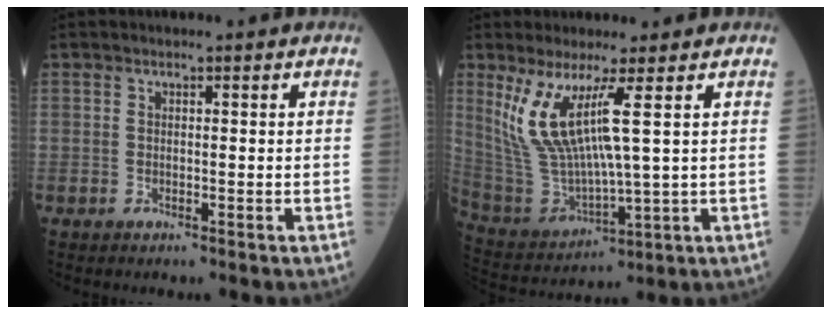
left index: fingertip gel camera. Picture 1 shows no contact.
{"total": 10.8, "force": [4.5, 0.7, 9.8], "torque": [-0.225, -0.018, 0.103]}